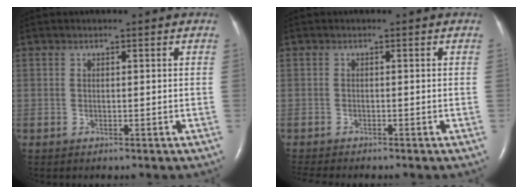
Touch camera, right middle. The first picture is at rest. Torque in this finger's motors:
{"motor_torque": [0.32, -0.45, 0.01, 0.03]}